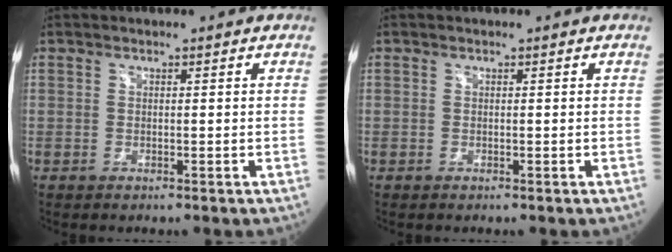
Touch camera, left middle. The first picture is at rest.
{"total": 0.0}